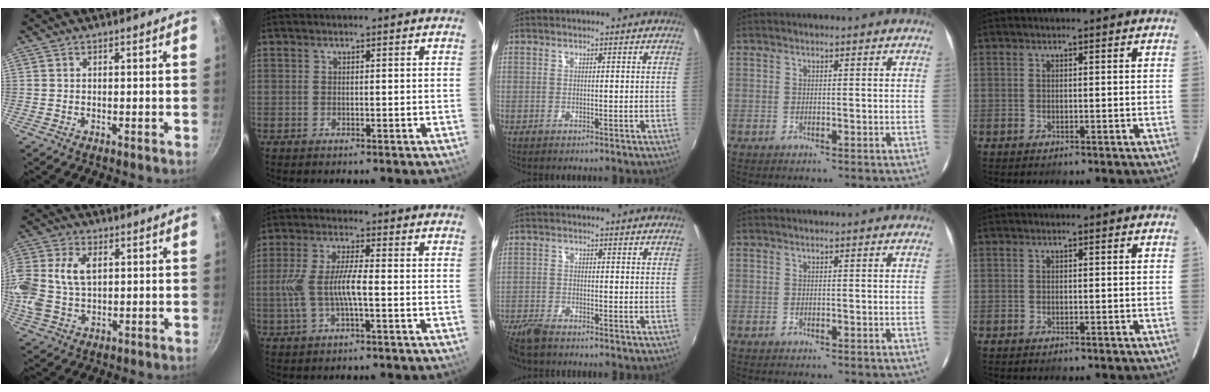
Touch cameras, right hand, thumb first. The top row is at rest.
{"thumb": {"total": 15.2, "force": [2.7, 10.7, 10.5], "torque": [-0.246, 0.022, 0.049]}, "index": {"total": 8.6, "force": [-1.6, 1.7, 8.3], "torque": [-0.173, 0.001, -0.027]}, "middle": {"total": 6.4, "force": [-5.5, 1.6, 2.8], "torque": [-0.081, -0.025, -0.108]}}